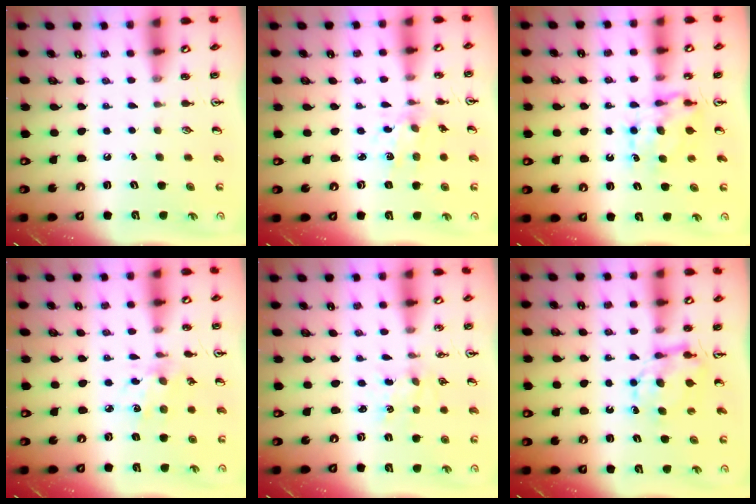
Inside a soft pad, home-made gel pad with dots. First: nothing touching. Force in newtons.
{"total": 2.3, "press": 2.3, "slide": 0.6}
{"total": 7.2, "press": 7.2, "slide": 0.4}
{"total": 3.9, "press": 3.8, "slide": 1.0}
{"total": 0.7, "press": 0.7, "slide": 0.1}
{"total": 6.8, "press": 6.8, "slide": 0.5}